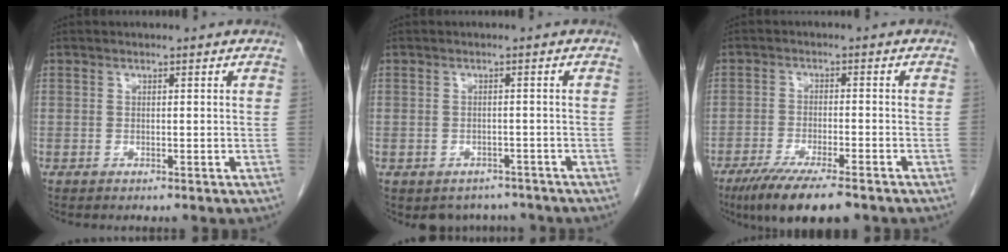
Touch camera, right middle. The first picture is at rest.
{"total": 4.7, "force": [-3.9, 2.6, 0.3], "torque": [0.004, 0.009, -0.049]}
{"total": 10.0, "force": [-7.2, 1.5, 6.7], "torque": [-0.110, -0.023, -0.114]}